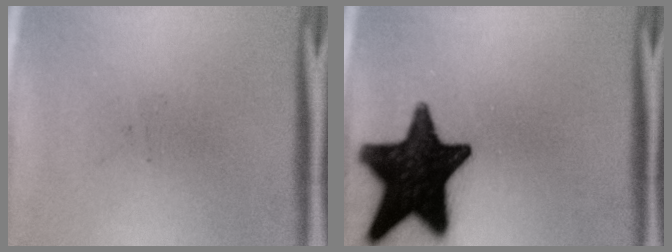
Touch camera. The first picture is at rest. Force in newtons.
{"total": 19.0}